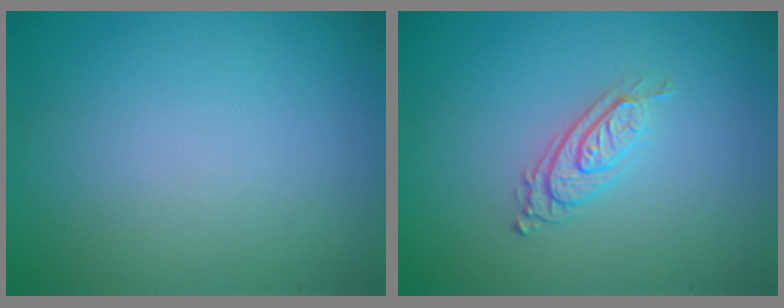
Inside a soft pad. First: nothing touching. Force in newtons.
{"total": 2.9, "press": 2.0, "slide": 2.0}